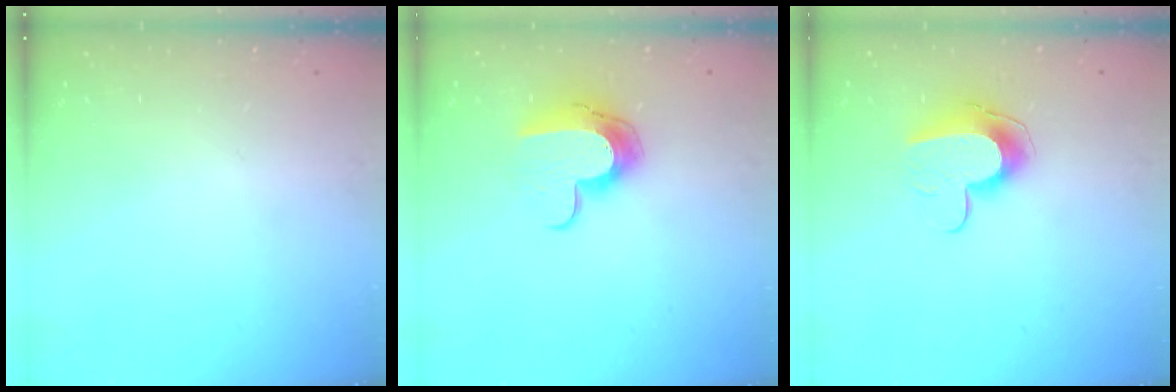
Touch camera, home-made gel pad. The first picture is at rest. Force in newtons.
{"total": 11.3, "press": 11.3, "slide": 0.2}
{"total": 10.5, "press": 10.5, "slide": 0.5}